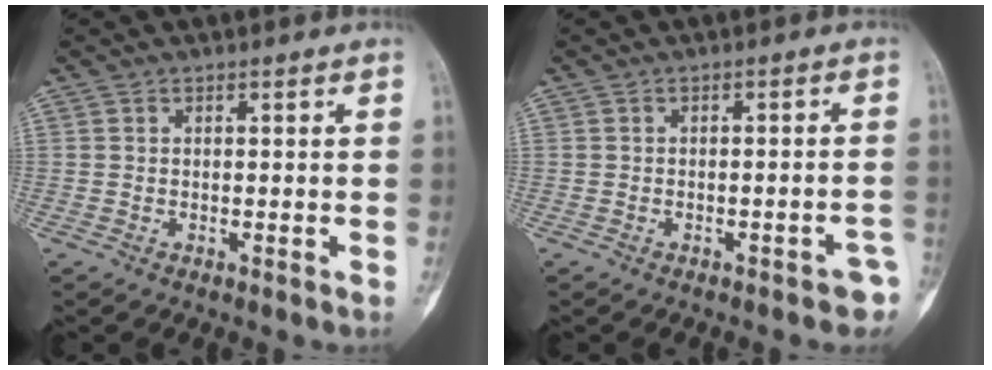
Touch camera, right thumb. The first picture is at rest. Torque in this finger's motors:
{"motor_torque": [0.89, 0.33, 0.61, -0.45, 0.14]}